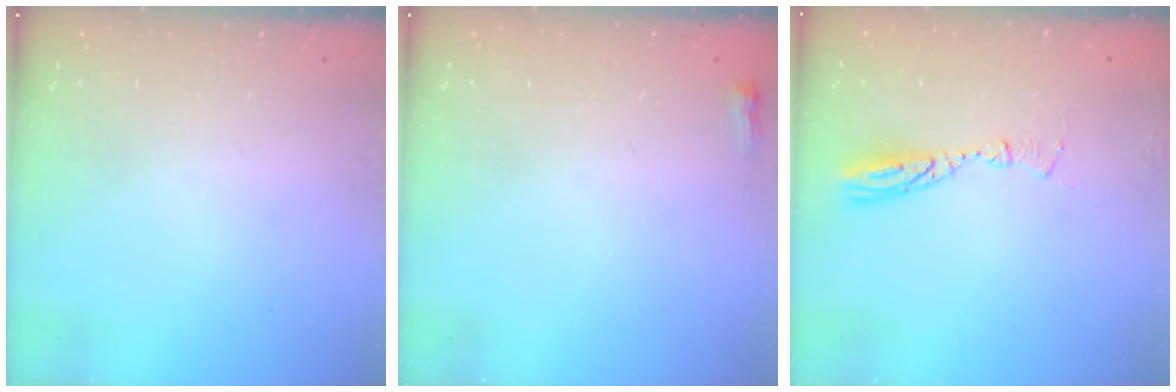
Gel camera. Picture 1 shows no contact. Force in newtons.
{"total": 2.2, "press": 2.2, "slide": 0.6}
{"total": 8.0, "press": 8.0, "slide": 0.7}